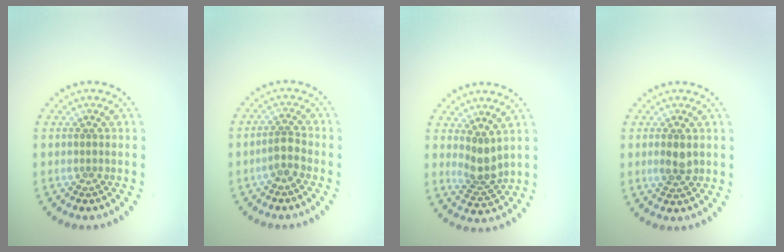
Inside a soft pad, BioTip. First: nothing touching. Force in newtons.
{"total": 2.0, "press": 1.6, "slide": 1.1}
{"total": 2.7, "press": 2.1, "slide": 1.7}
{"total": 1.9, "press": 1.8, "slide": 0.3}